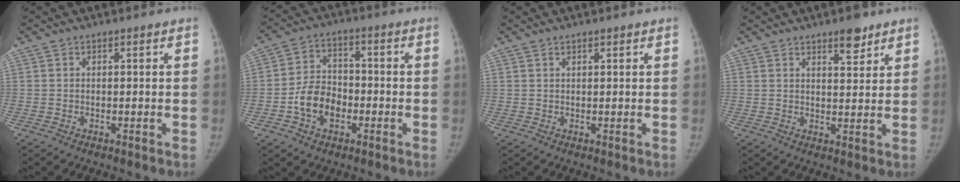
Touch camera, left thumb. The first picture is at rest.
{"total": 9.0, "force": [-2.9, 6.6, 5.5], "torque": [-0.078, 0.026, -0.056]}
{"total": 0.8, "force": [0.6, 0.2, 0.4], "torque": [-0.008, -0.002, 0.011]}
{"total": 5.1, "force": [3.6, 1.8, 3.1], "torque": [-0.029, -0.023, 0.052]}